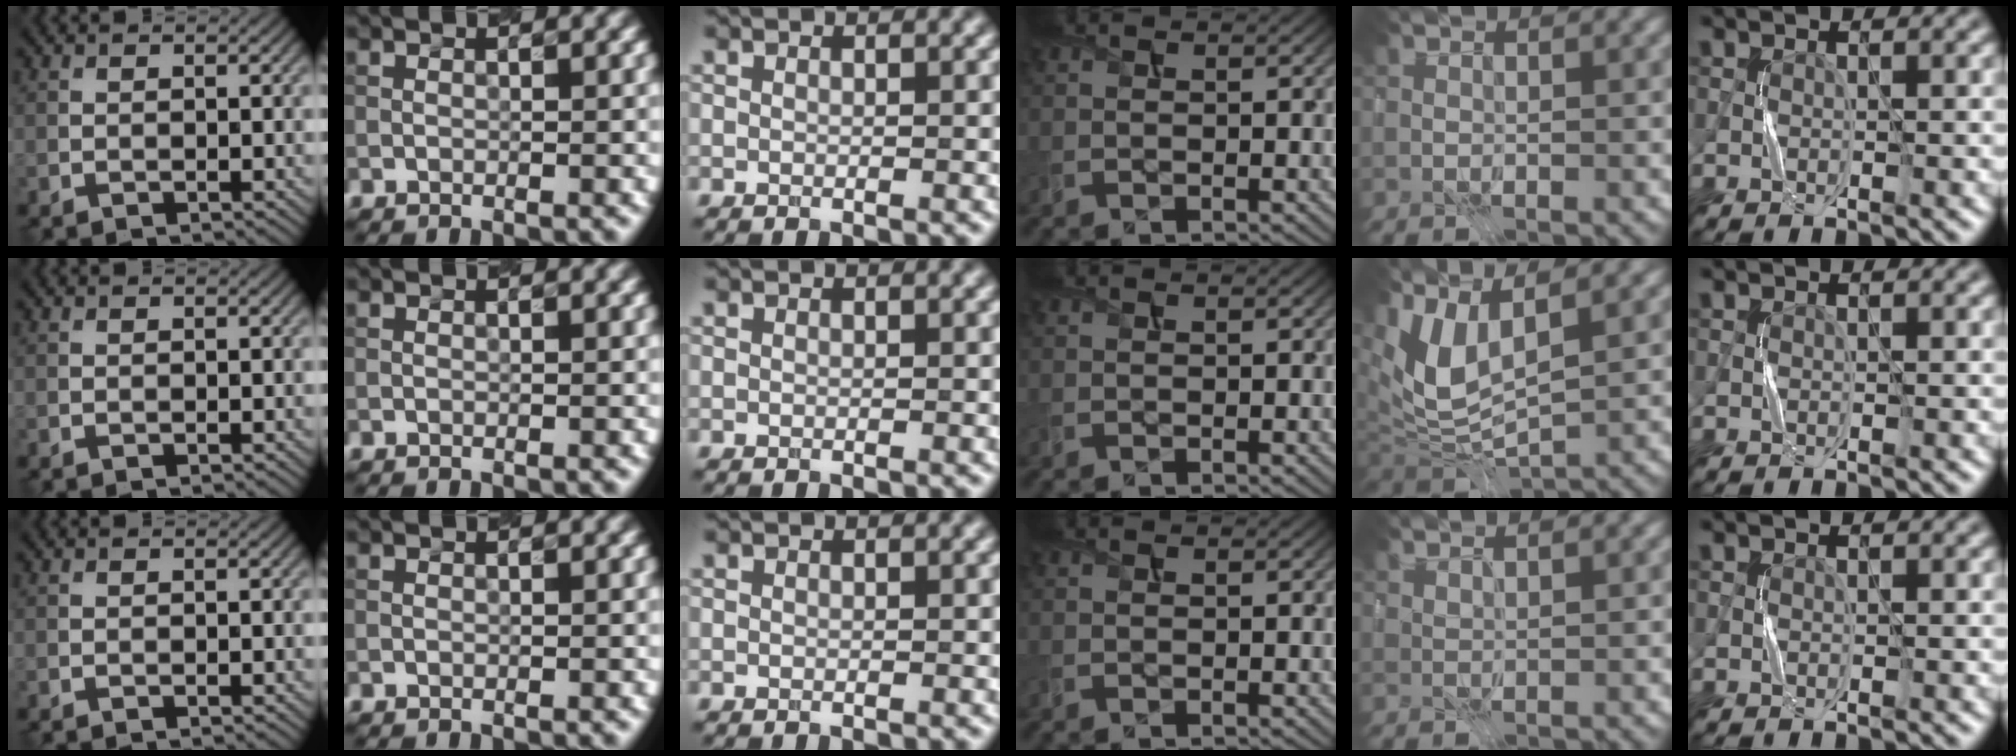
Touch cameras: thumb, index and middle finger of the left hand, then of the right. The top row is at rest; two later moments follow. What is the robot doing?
{"motion": "press", "object": "sticky note"}